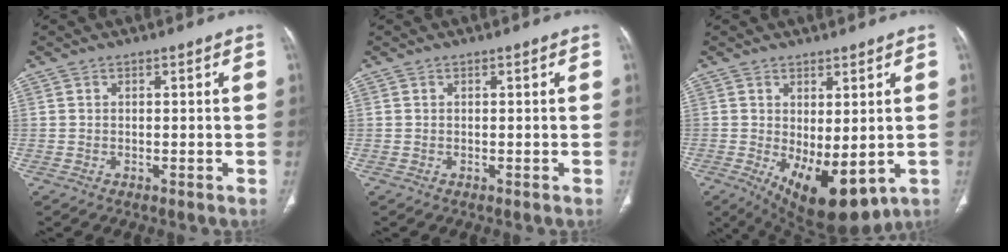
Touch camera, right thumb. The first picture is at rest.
{"total": 0.0}
{"total": 12.8, "force": [-2.9, 5.9, 11.0], "torque": [-0.156, -0.018, -0.018]}